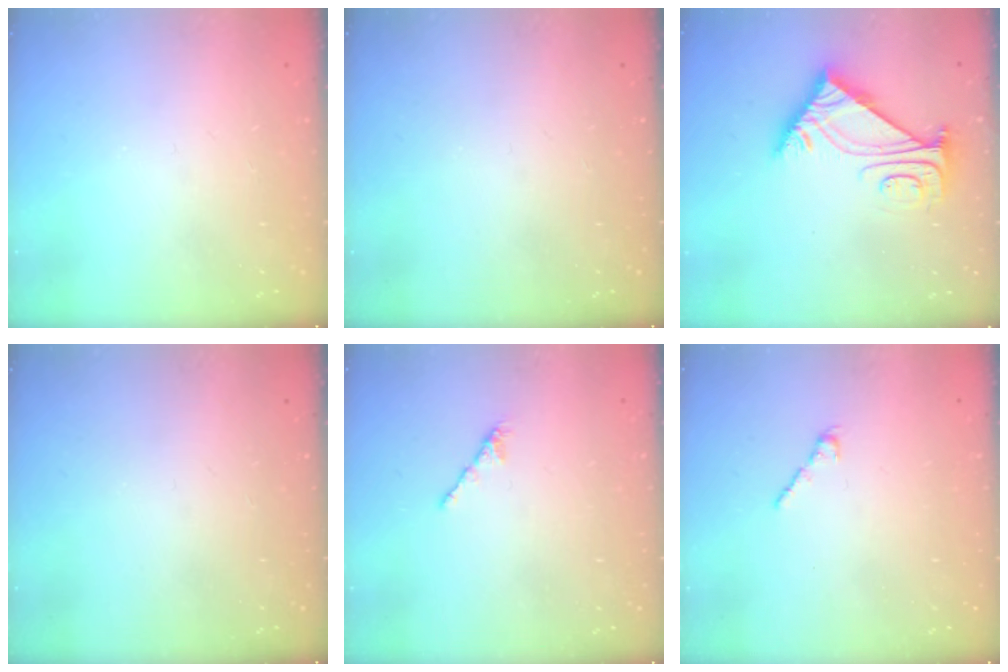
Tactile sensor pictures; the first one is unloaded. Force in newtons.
{"total": 0.0}
{"total": 8.0, "press": 8.0, "slide": 0.6}
{"total": 0.0}
{"total": 2.1, "press": 2.0, "slide": 0.7}
{"total": 2.5, "press": 2.4, "slide": 0.7}